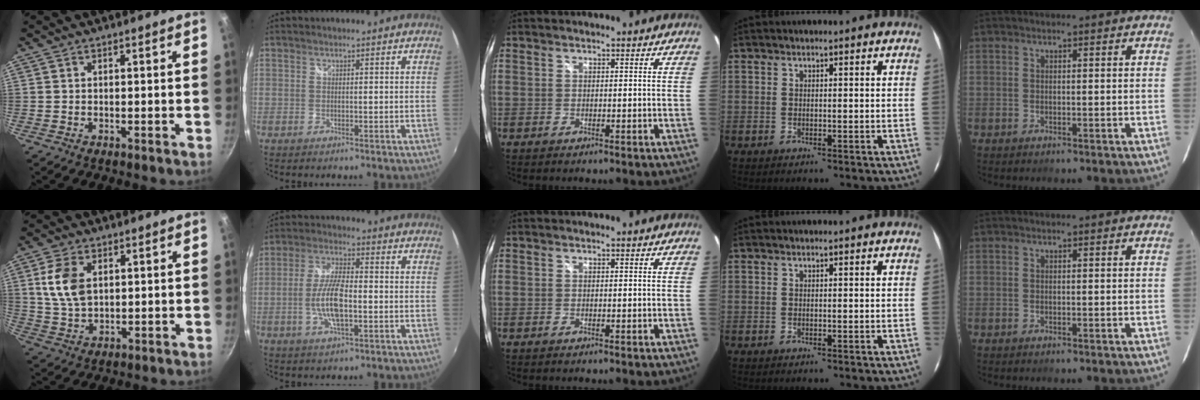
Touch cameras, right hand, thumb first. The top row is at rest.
{"thumb": {"total": 8.7, "force": [2.1, 5.6, 6.3], "torque": [-0.115, -0.009, 0.043]}, "index": {"total": 9.1, "force": [-2.1, 2.8, 8.4], "torque": [-0.173, 0.002, -0.041]}}